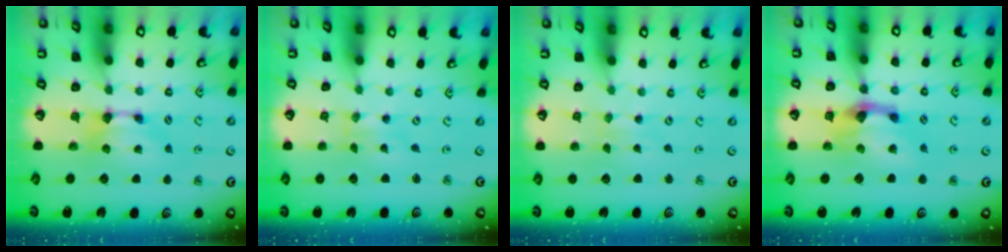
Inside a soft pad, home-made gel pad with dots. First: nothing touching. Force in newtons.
{"total": 4.8, "press": 4.8, "slide": 0.7}
{"total": 3.6, "press": 3.6, "slide": 0.1}
{"total": 4.3, "press": 3.7, "slide": 2.2}